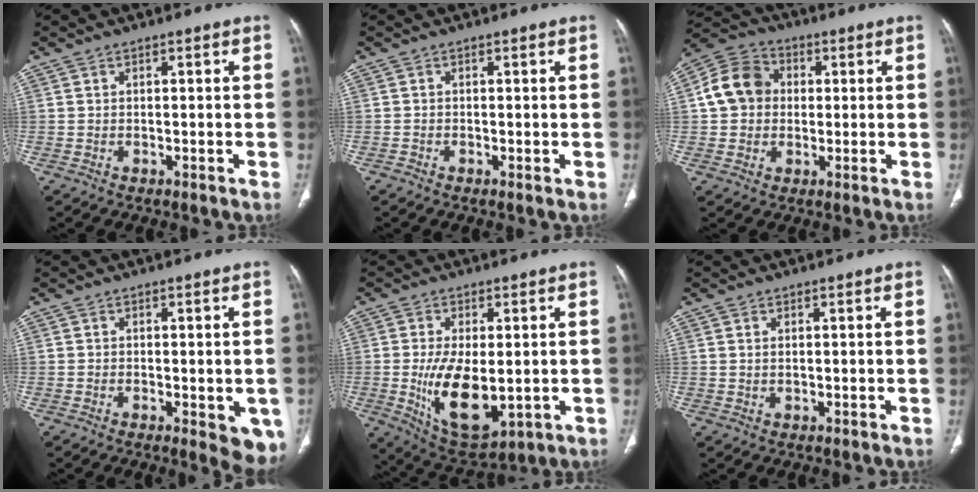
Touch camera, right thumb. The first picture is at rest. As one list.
[{"total": 0.6, "force": [-0.3, 0.3, 0.4], "torque": [-0.005, -0.001, -0.008]}, {"total": 10.3, "force": [1.1, 8.9, 5.1], "torque": [-0.081, 0.021, 0.008]}, {"total": 6.9, "force": [-2.4, 2.5, 5.9], "torque": [-0.054, -0.010, -0.029]}, {"total": 13.3, "force": [-1.6, 6.6, 11.4], "torque": [-0.190, -0.022, -0.006]}, {"total": 0.7, "force": [0.4, 0.3, 0.6], "torque": [-0.015, 0.003, 0.008]}]